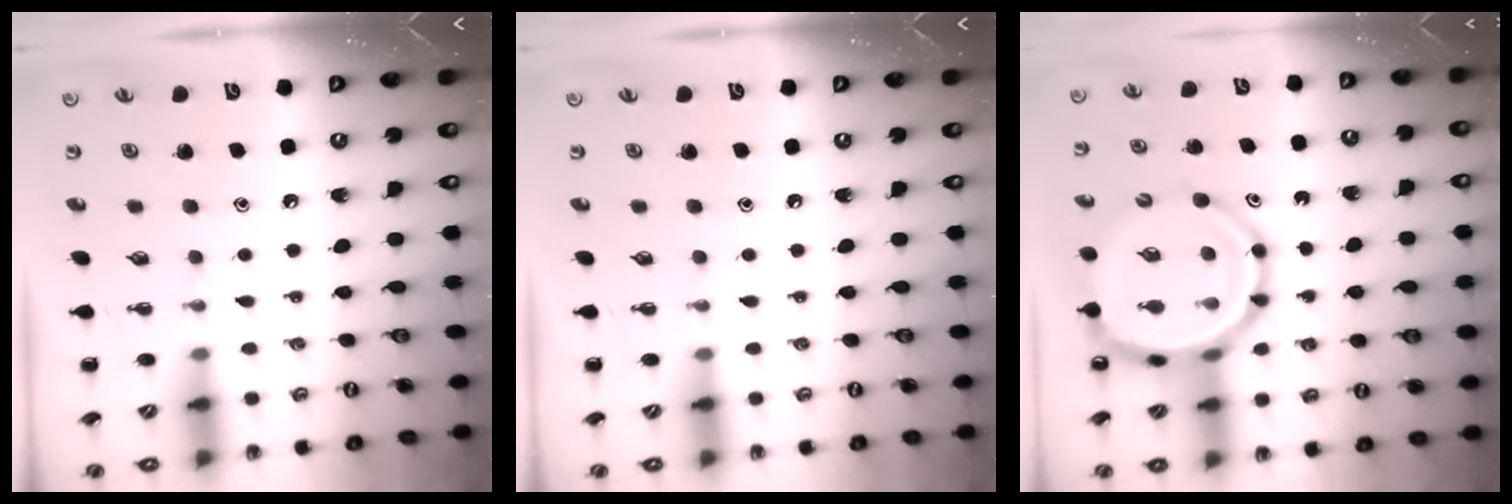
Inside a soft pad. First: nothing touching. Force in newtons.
{"total": 0.0}
{"total": 13.5, "press": 13.1, "slide": 3.3}